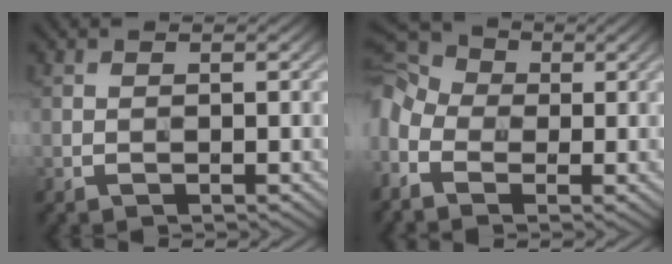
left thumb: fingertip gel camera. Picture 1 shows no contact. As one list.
[{"total": 9.5, "force": [-1.9, 7.1, 6.1], "torque": [-0.185, -0.001, -0.043]}]